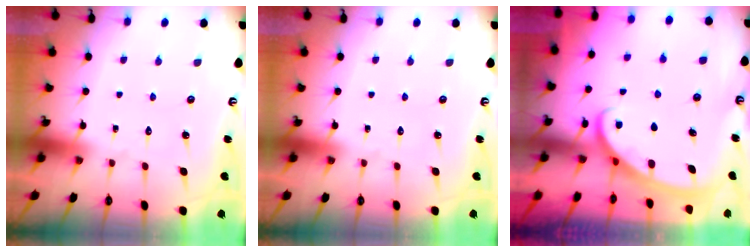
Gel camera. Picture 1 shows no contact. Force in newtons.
{"total": 0.0}
{"total": 2.6, "press": 2.6, "slide": 0.3}